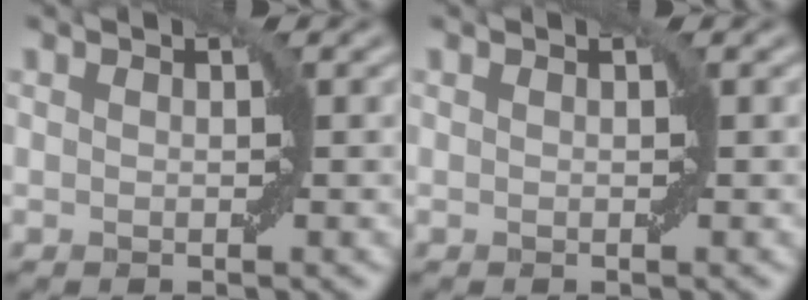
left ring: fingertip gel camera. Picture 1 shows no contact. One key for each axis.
{"total": 0.0}